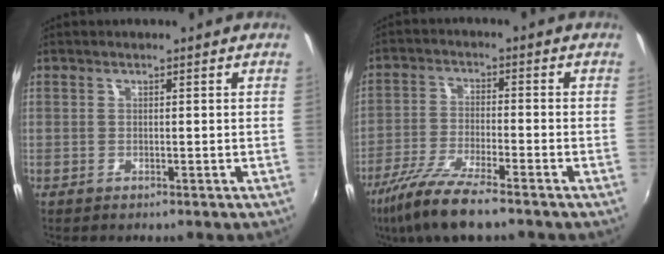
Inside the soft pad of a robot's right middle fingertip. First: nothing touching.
{"total": 10.7, "force": [-8.2, 1.1, 6.8], "torque": [-0.153, -0.027, -0.156]}